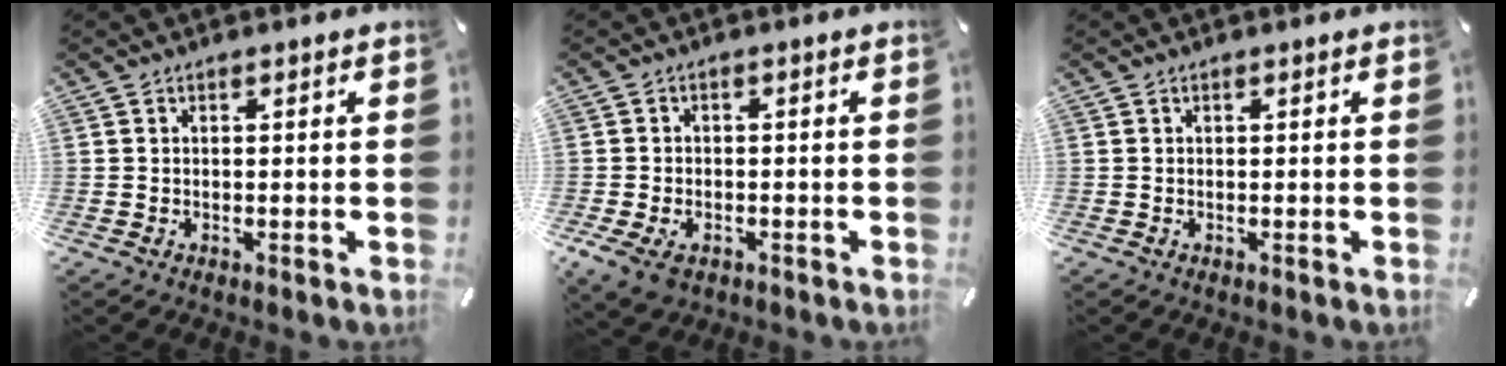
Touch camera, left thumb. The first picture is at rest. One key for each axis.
{"total": 4.8, "fx": -2.2, "fy": 3.4, "fz": 2.6, "tx": -0.062, "ty": 0.008, "tz": -0.043}
{"total": 0.0}